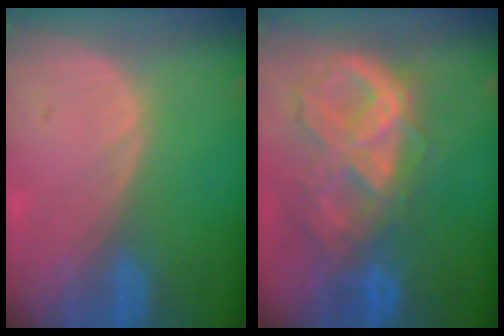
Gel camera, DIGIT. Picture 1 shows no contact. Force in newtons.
{"total": 10.5, "press": 8.8, "slide": 5.7}